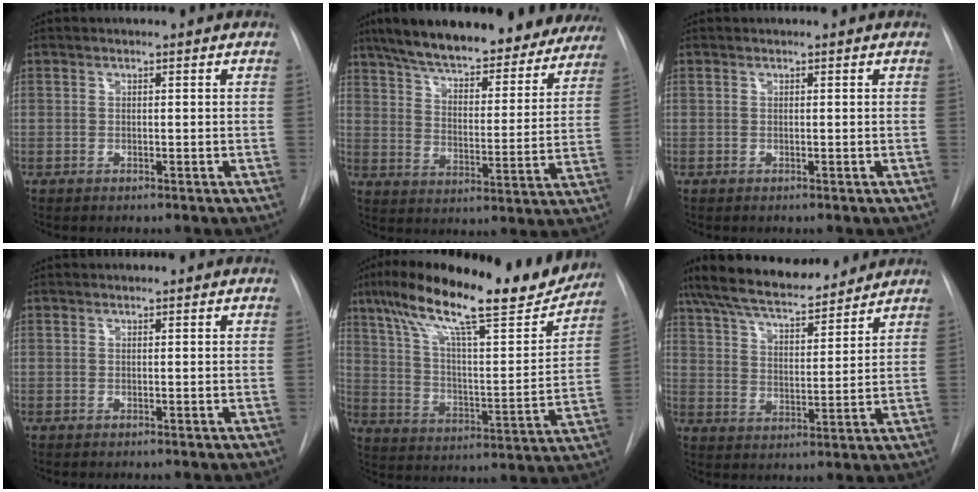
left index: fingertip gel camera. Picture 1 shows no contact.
{"total": 28.6, "force": [24.2, 7.7, 13.1], "torque": [-0.210, -0.007, 0.315]}
{"total": 0.0}
{"total": 0.0}
{"total": 23.7, "force": [18.7, 3.4, 14.1], "torque": [-0.239, 0.008, 0.282]}
{"total": 17.5, "force": [15.0, 3.9, 8.0], "torque": [-0.147, 0.033, 0.243]}